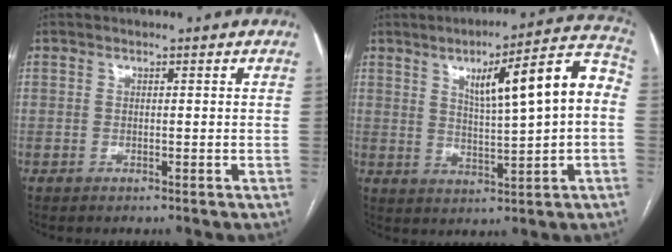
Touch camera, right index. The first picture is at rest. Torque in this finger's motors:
{"motor_torque": [1.44, 0.70, 0.34, 0.16]}